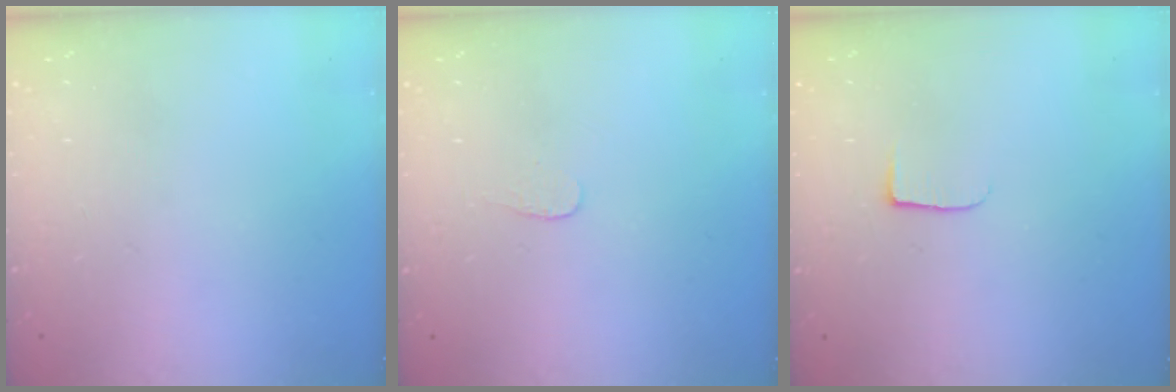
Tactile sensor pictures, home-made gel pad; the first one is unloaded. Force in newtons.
{"total": 3.0, "press": 3.0, "slide": 0.2}
{"total": 5.0, "press": 4.9, "slide": 0.6}